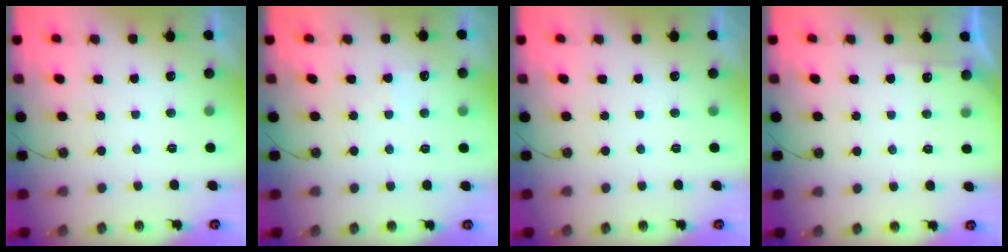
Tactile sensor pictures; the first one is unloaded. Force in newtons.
{"total": 5.2, "press": 5.1, "slide": 0.7}
{"total": 0.0}
{"total": 3.1, "press": 3.1, "slide": 0.4}